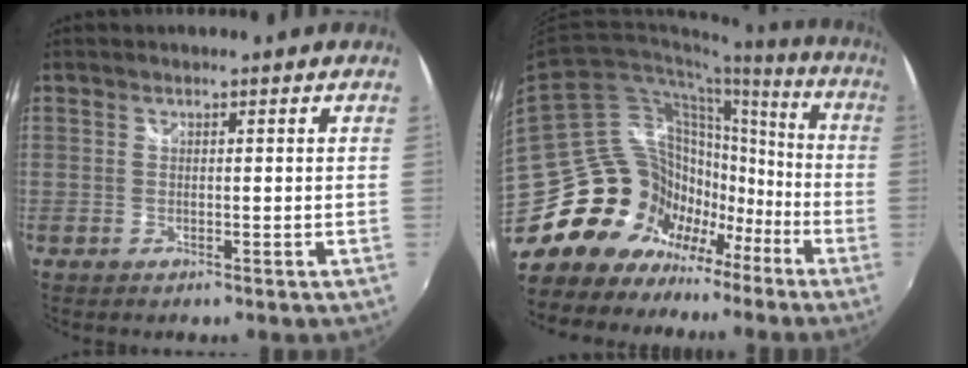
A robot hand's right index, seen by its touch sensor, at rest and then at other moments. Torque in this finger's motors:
{"motor_torque": [0.69, -0.55, -0.21, -0.18]}